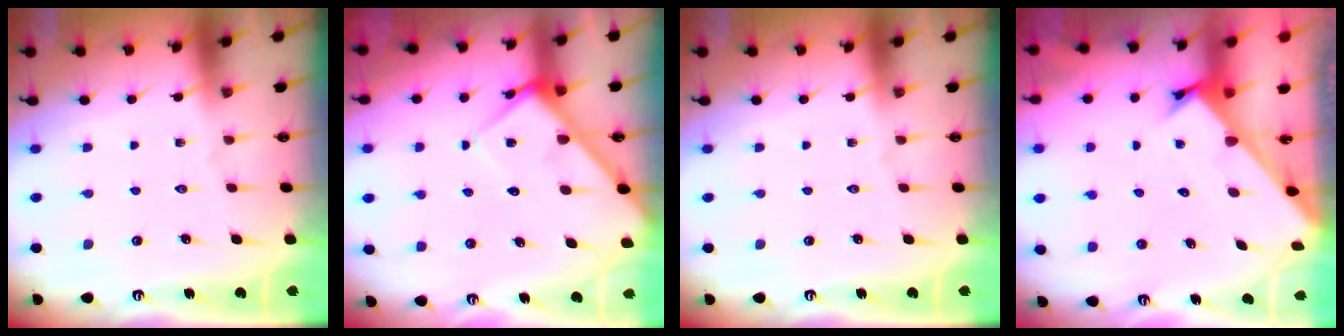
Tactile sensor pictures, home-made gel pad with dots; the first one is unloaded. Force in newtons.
{"total": 6.4, "press": 6.4, "slide": 0.7}
{"total": 0.0}
{"total": 2.4, "press": 2.4, "slide": 0.2}